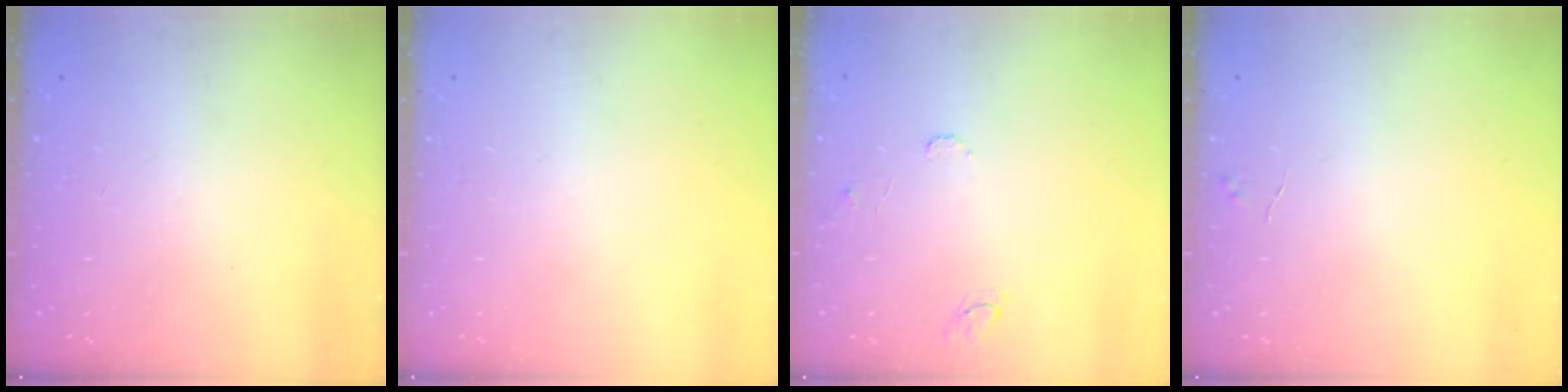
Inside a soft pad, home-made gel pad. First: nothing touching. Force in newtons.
{"total": 0.0}
{"total": 7.6, "press": 7.5, "slide": 0.6}
{"total": 2.8, "press": 2.8, "slide": 0.3}